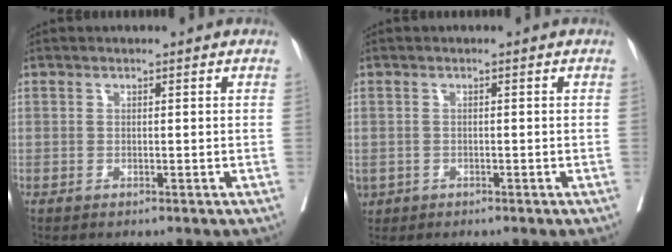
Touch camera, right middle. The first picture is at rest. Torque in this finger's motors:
{"motor_torque": [0.65, 0.14, 1.05, 0.21]}